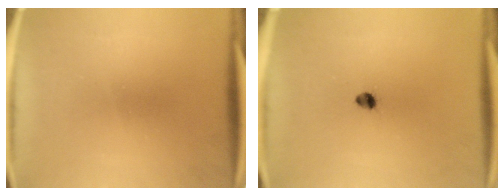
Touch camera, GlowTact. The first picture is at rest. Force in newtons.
{"total": 2.0}